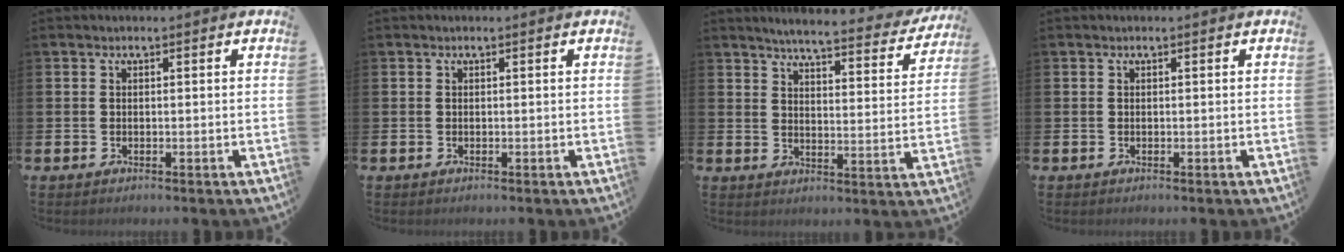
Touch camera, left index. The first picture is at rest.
{"total": 0.0}
{"total": 5.1, "force": [4.9, 0.2, 1.5], "torque": [-0.035, -0.041, 0.076]}
{"total": 0.0}